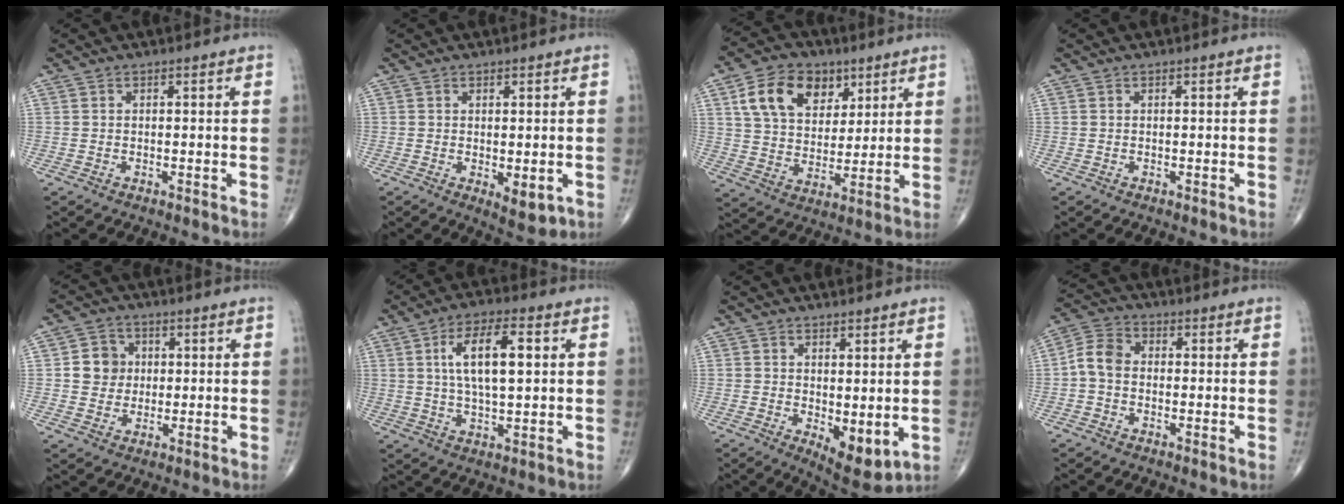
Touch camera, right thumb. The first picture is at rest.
{"total": 4.3, "force": [-0.9, 1.9, 3.8], "torque": [-0.043, -0.012, -0.004]}
{"total": 14.4, "force": [6.3, 10.0, 8.1], "torque": [-0.112, -0.016, 0.114]}
{"total": 0.0}
{"total": 5.8, "force": [0.8, 5.4, 2.2], "torque": [-0.007, 0.003, 0.009]}
{"total": 11.2, "force": [2.5, 4.3, 10.0], "torque": [-0.173, 0.003, 0.043]}
{"total": 7.1, "force": [-0.5, 3.1, 6.4], "torque": [-0.077, -0.020, 0.004]}
{"total": 5.5, "force": [-0.6, 4.0, 3.7], "torque": [-0.065, 0.018, -0.026]}